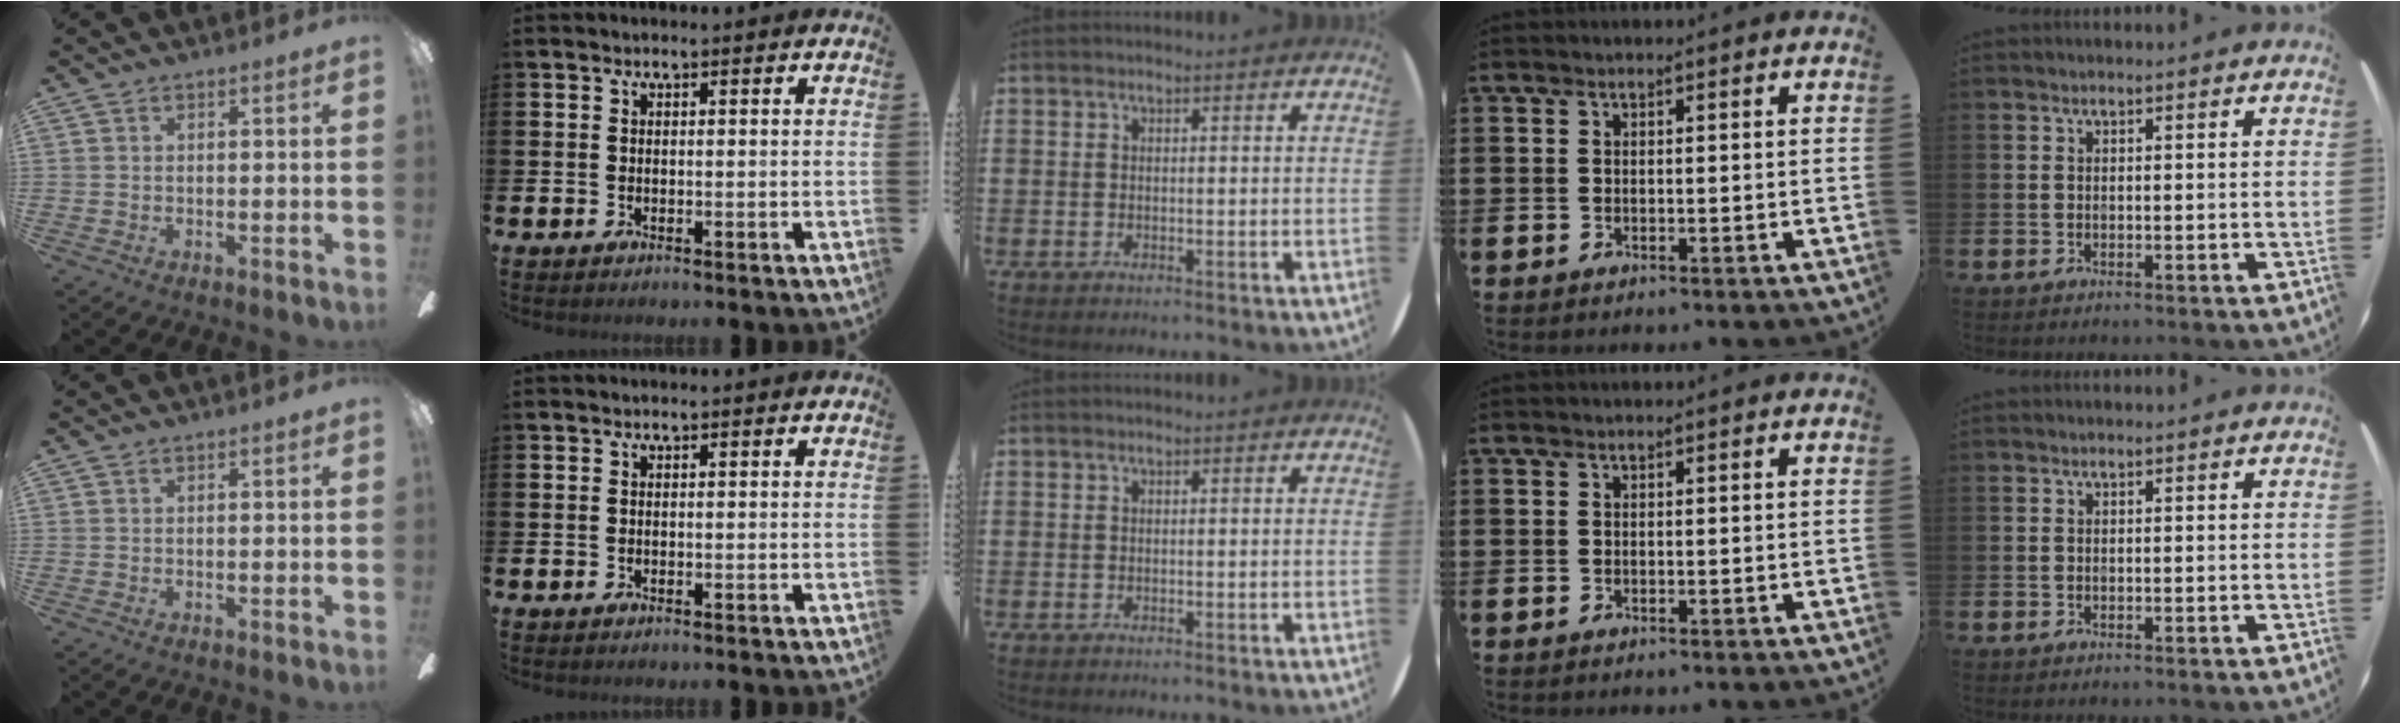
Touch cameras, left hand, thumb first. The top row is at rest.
{}